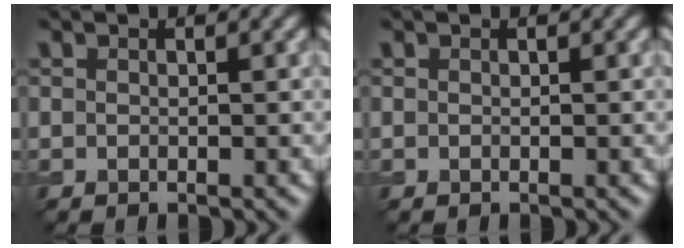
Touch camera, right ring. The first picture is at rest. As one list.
[{"total": 0.0}]